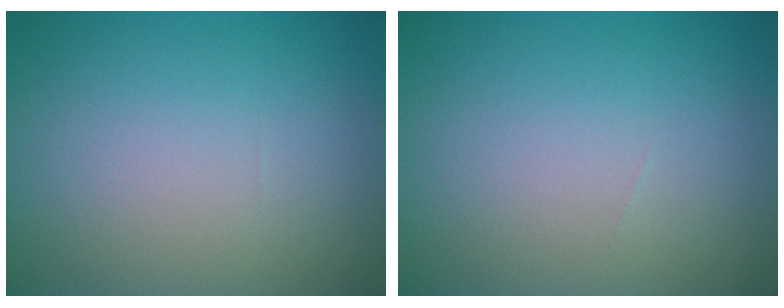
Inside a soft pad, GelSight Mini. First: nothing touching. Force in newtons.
{"total": 0.0}